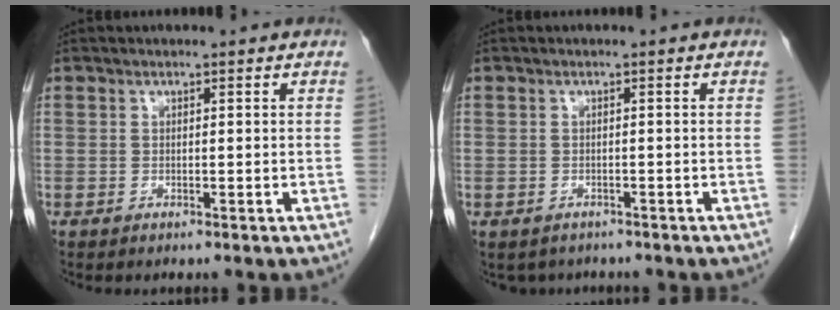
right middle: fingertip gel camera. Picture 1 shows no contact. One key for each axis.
{"total": 3.2, "fx": -2.6, "fy": 1.8, "fz": 0.4, "tx": -0.004, "ty": 0.002, "tz": -0.034}